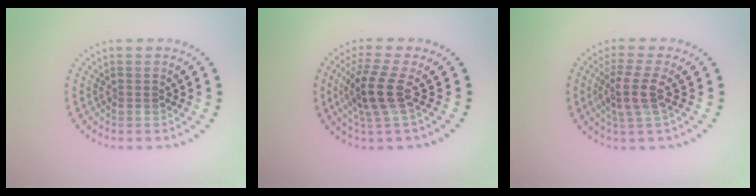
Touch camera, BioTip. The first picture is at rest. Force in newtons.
{"total": 3.5, "press": 2.7, "slide": 2.2}
{"total": 2.9, "press": 2.3, "slide": 1.8}